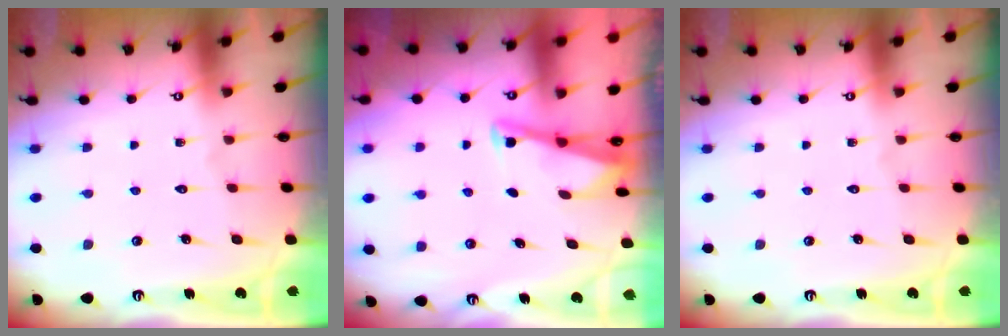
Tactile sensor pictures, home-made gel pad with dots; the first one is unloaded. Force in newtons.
{"total": 2.9, "press": 2.8, "slide": 0.3}
{"total": 0.0}